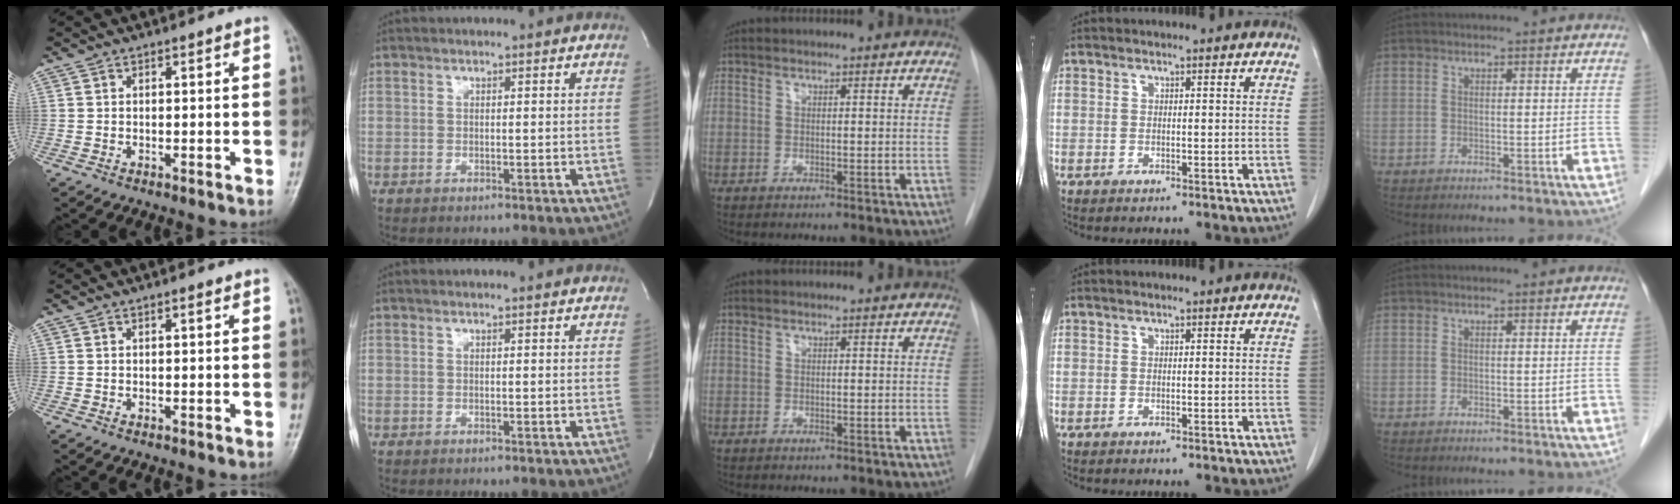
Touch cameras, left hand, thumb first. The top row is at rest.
{"thumb": {"total": 0.6, "force": [0.4, 0.1, 0.5], "torque": [-0.008, 0.000, 0.004]}, "index": {"total": 0.6, "force": [0.5, 0.0, 0.2], "torque": [-0.008, 0.005, 0.008]}}